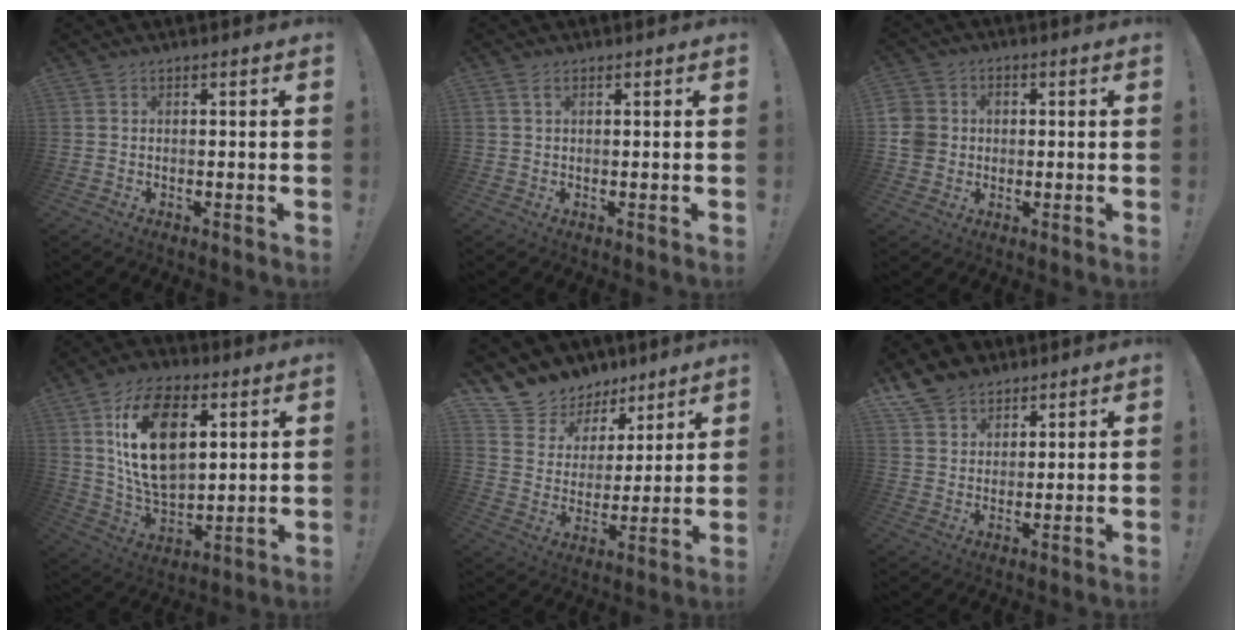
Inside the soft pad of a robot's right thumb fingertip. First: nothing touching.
{"total": 1.7, "force": [0.7, 0.9, 1.3], "torque": [-0.025, 0.002, 0.013]}
{"total": 7.6, "force": [-0.6, 7.0, 2.9], "torque": [-0.061, 0.011, -0.008]}
{"total": 20.3, "force": [6.9, 12.5, 14.5], "torque": [-0.264, -0.019, 0.117]}
{"total": 10.0, "force": [7.6, 6.5, 0.9], "torque": [-0.037, -0.066, 0.149]}
{"total": 9.6, "force": [7.1, 6.2, 1.9], "torque": [-0.028, -0.049, 0.141]}